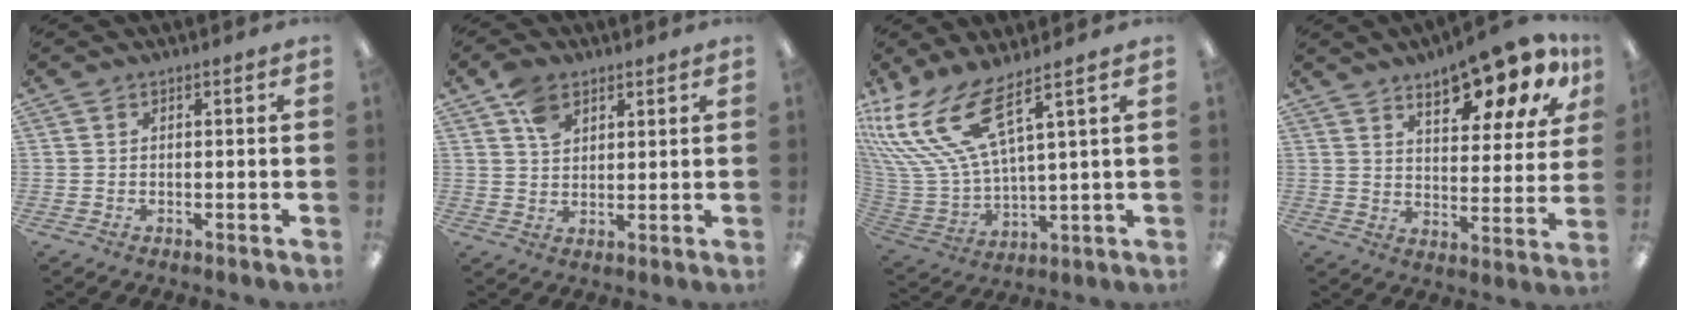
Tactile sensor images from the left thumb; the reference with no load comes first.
{"total": 5.8, "force": [3.6, 3.6, 2.8], "torque": [-0.051, -0.006, 0.068]}
{"total": 16.9, "force": [10.3, 6.2, 12.0], "torque": [-0.278, -0.063, 0.182]}
{"total": 14.8, "force": [10.8, 4.8, 9.0], "torque": [-0.113, -0.067, 0.177]}